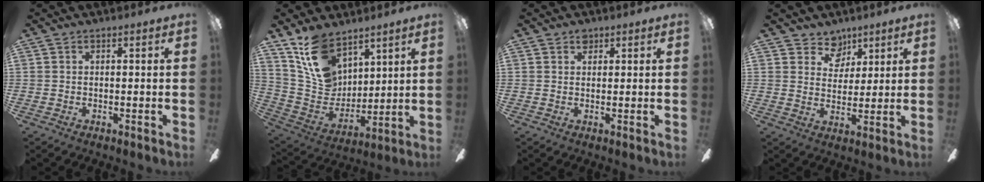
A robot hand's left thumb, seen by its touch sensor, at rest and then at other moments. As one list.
[{"total": 15.1, "force": [9.8, 9.3, 6.6], "torque": [-0.135, -0.045, 0.195]}, {"total": 1.8, "force": [1.2, 1.2, 0.7], "torque": [-0.008, -0.002, 0.021]}, {"total": 6.6, "force": [4.5, 4.7, 1.0], "torque": [-0.012, -0.025, 0.082]}]